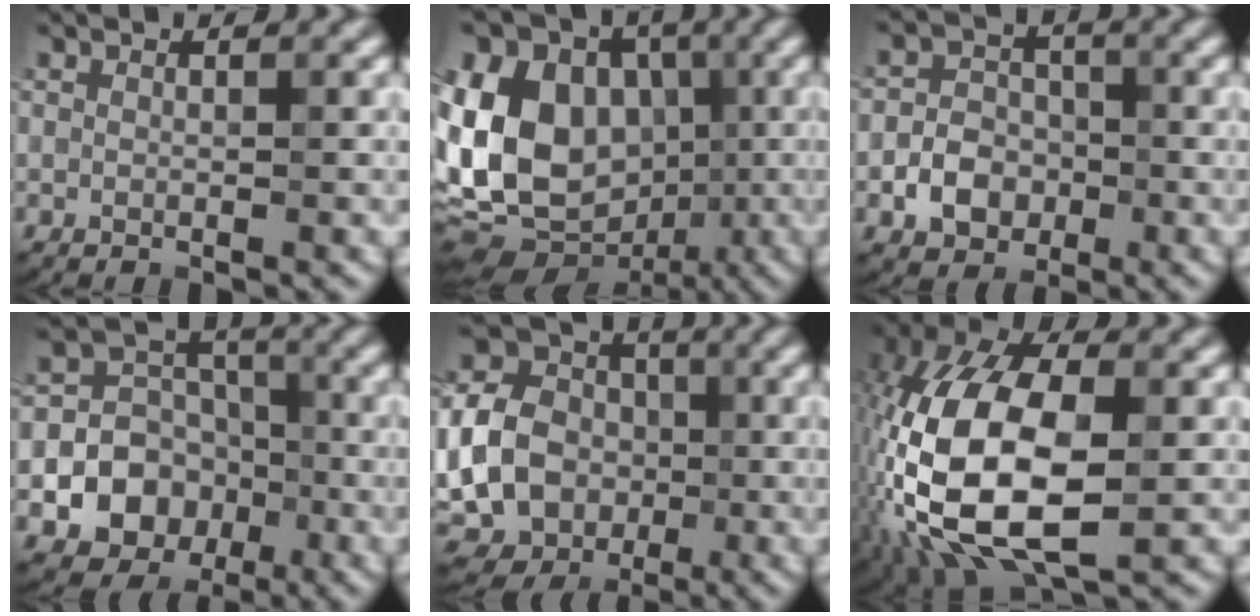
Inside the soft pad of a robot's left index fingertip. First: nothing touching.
{"total": 17.7, "force": [-0.4, 14.0, 10.7], "torque": [-0.233, 0.032, -0.030]}
{"total": 3.8, "force": [-1.4, 2.9, 1.9], "torque": [-0.021, 0.005, -0.029]}
{"total": 9.3, "force": [-2.9, 8.2, 3.2], "torque": [-0.034, -0.003, -0.073]}
{"total": 18.2, "force": [-0.5, 16.0, 8.6], "torque": [-0.214, 0.026, -0.046]}
{"total": 13.9, "force": [-2.0, 7.4, 11.5], "torque": [-0.248, 0.010, -0.049]}